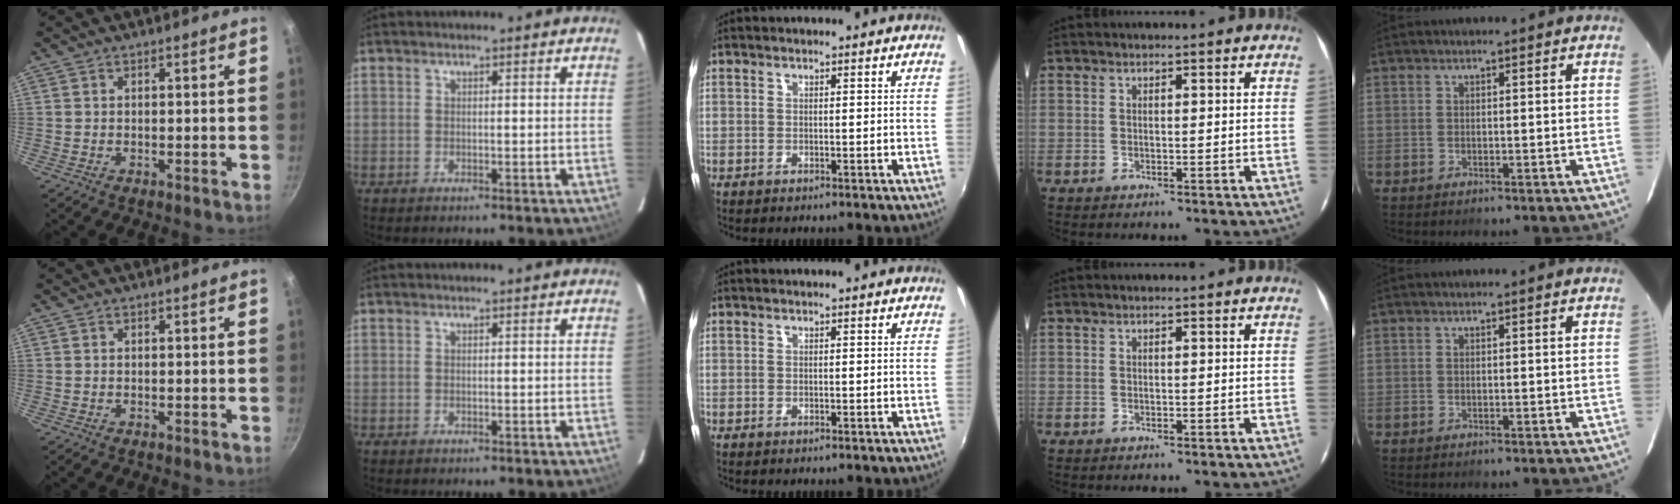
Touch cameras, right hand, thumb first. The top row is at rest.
{}